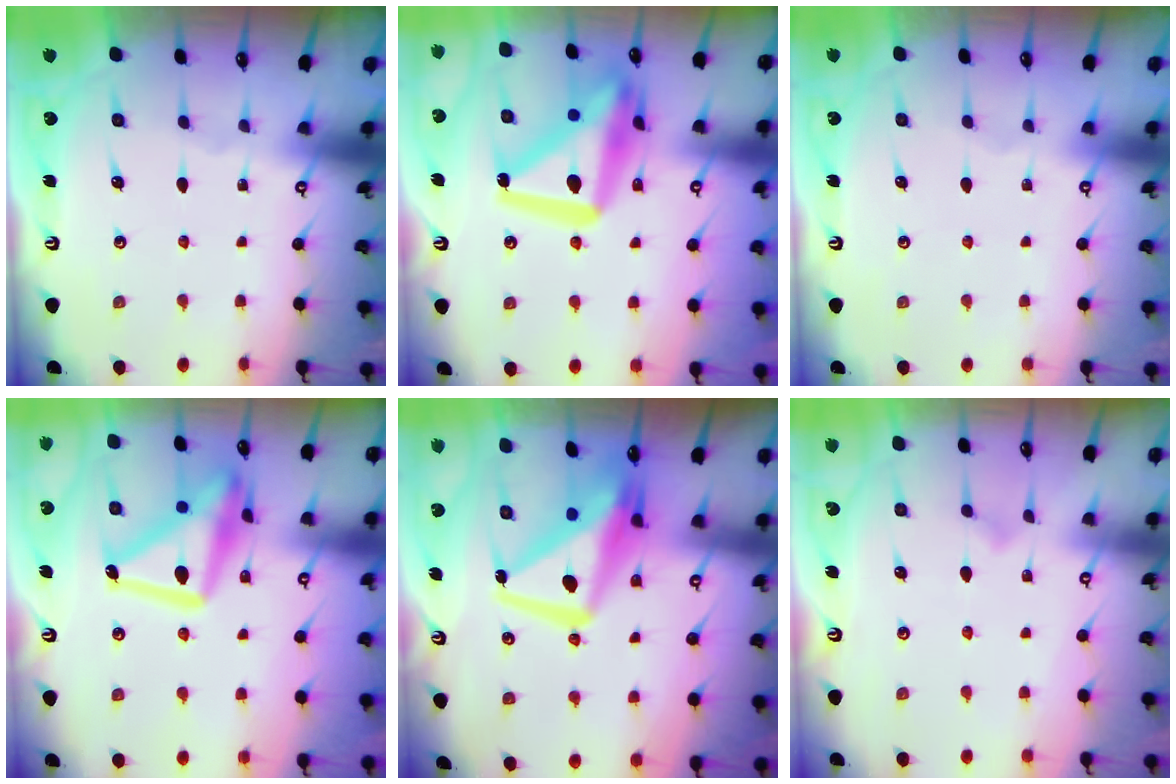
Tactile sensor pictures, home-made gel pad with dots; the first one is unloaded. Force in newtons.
{"total": 20.2, "press": 20.1, "slide": 2.2}
{"total": 3.8, "press": 3.8, "slide": 0.1}
{"total": 16.0, "press": 15.9, "slide": 1.3}
{"total": 12.7, "press": 12.6, "slide": 1.6}
{"total": 7.4, "press": 7.4, "slide": 0.5}